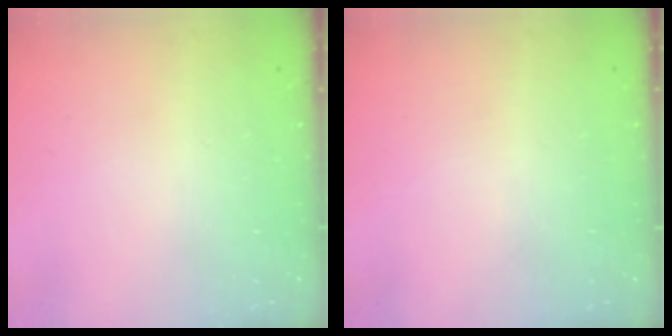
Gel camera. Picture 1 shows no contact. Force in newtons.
{"total": 0.0}